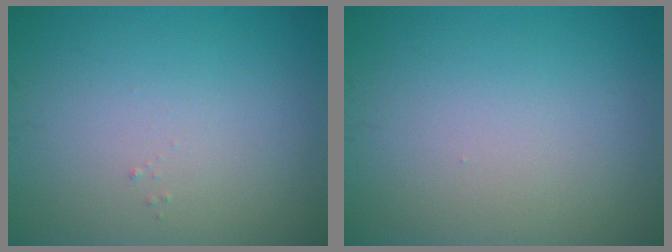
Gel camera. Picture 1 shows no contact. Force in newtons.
{"total": 0.0}